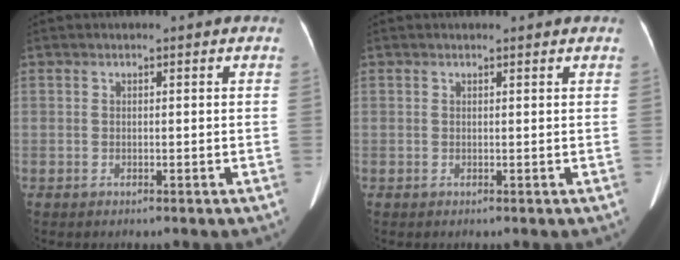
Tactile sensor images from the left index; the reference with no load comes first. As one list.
[{"total": 2.1, "force": [2.0, 0.3, 0.5], "torque": [-0.007, -0.008, 0.015]}]